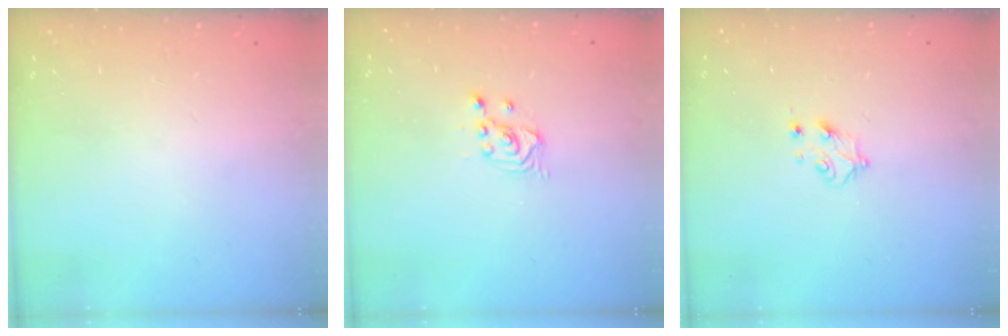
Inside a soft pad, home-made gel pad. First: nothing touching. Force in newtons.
{"total": 2.5, "press": 2.5, "slide": 0.3}
{"total": 4.4, "press": 4.4, "slide": 0.5}